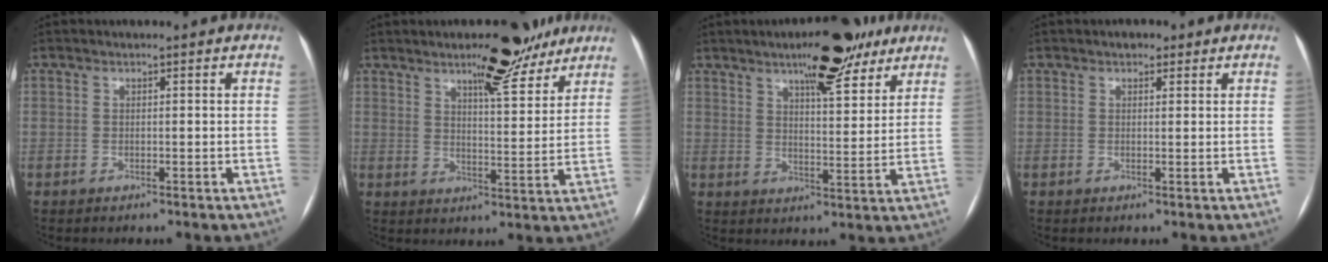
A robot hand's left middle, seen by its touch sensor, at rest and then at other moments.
{"total": 9.4, "force": [7.0, 2.2, 5.8], "torque": [-0.078, 0.001, 0.104]}
{"total": 11.3, "force": [7.7, 2.8, 7.8], "torque": [-0.110, 0.006, 0.114]}
{"total": 1.9, "force": [1.3, 1.1, 1.0], "torque": [-0.013, 0.006, 0.015]}